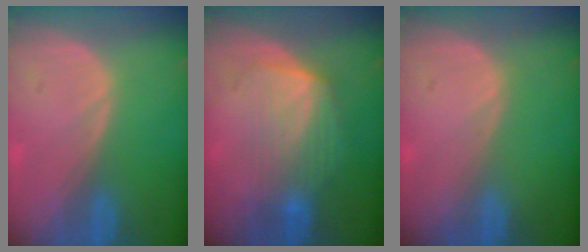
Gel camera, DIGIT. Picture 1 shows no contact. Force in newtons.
{"total": 6.5, "press": 6.5, "slide": 0.7}
{"total": 0.0}